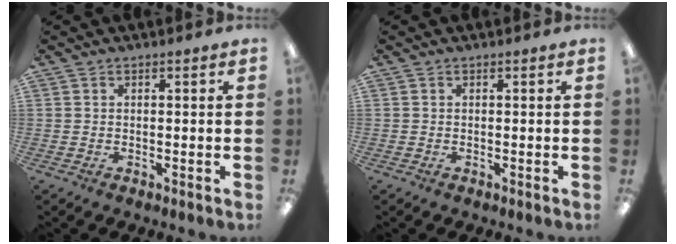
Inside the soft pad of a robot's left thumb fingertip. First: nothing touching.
{"total": 0.0}